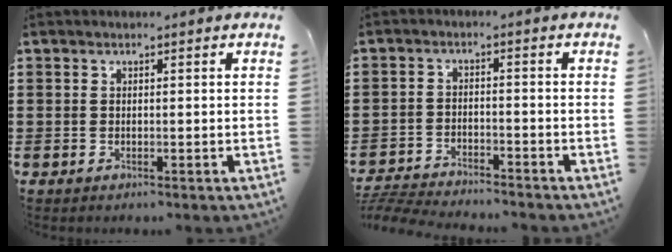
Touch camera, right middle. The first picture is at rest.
{"total": 4.6, "force": [-4.6, 0.2, 0.6], "torque": [-0.026, -0.002, -0.097]}